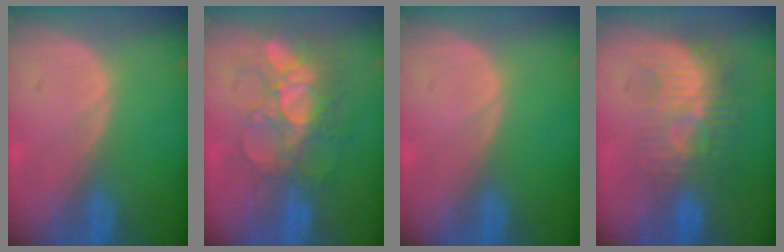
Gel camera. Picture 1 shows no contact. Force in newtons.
{"total": 9.6, "press": 8.5, "slide": 4.4}
{"total": 0.0}
{"total": 9.6, "press": 8.5, "slide": 4.4}